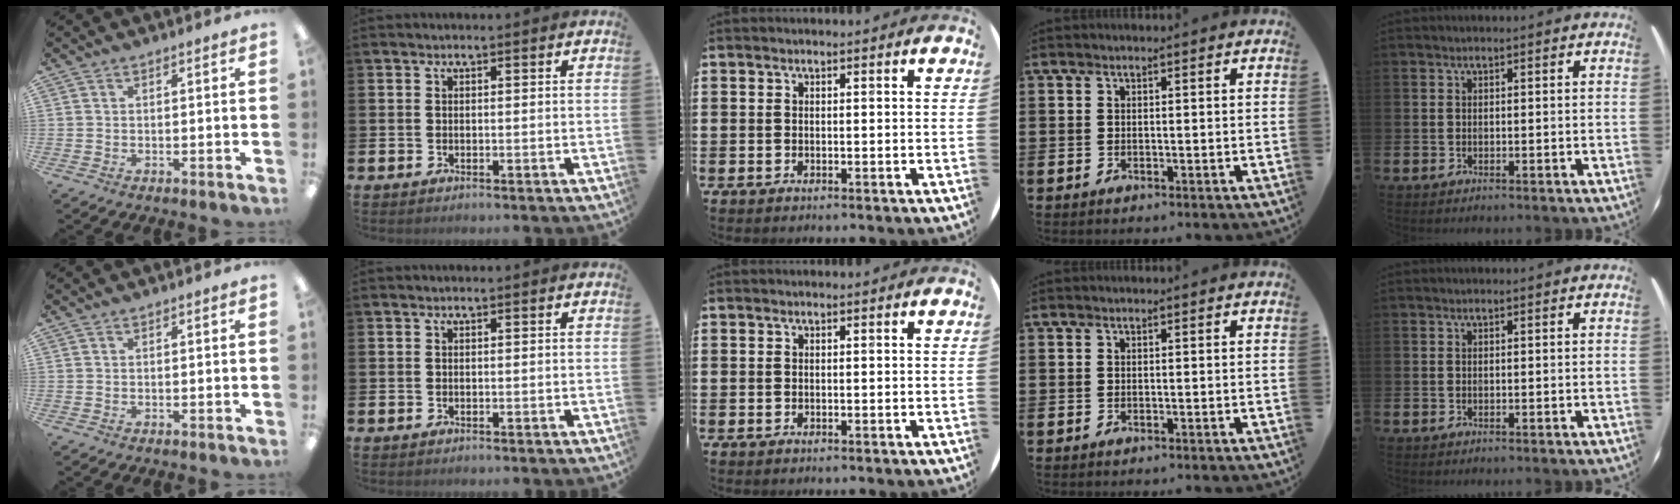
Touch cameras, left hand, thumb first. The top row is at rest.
{}